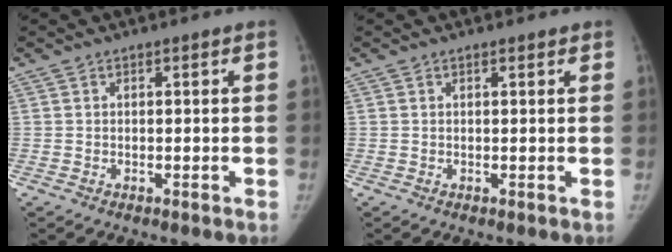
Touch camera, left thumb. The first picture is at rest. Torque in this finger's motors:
{"motor_torque": [-0.14, -0.01, -0.21, -0.23, -0.06]}